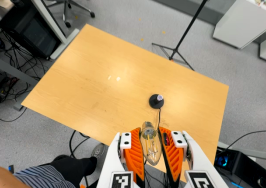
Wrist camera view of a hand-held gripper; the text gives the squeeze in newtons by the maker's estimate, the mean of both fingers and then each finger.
{"total": 23.1, "left": 24.5, "right": 21.6}